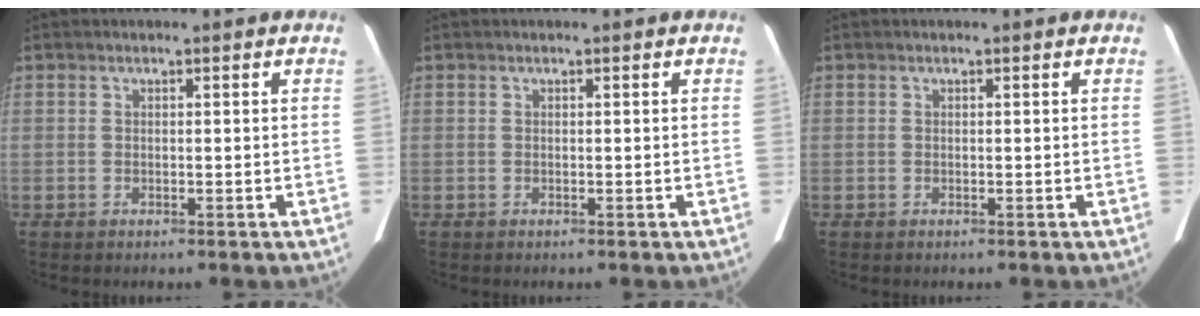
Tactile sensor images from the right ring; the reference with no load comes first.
{"total": 0.0}
{"total": 0.0}